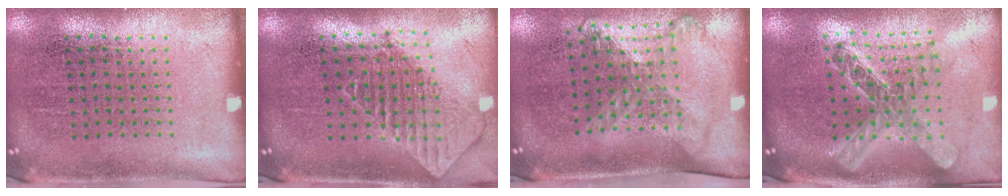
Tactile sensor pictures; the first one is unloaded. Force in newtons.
{"total": 2.0, "press": 1.5, "slide": 1.3}
{"total": 1.6, "press": 1.2, "slide": 1.0}
{"total": 2.3, "press": 1.8, "slide": 1.4}